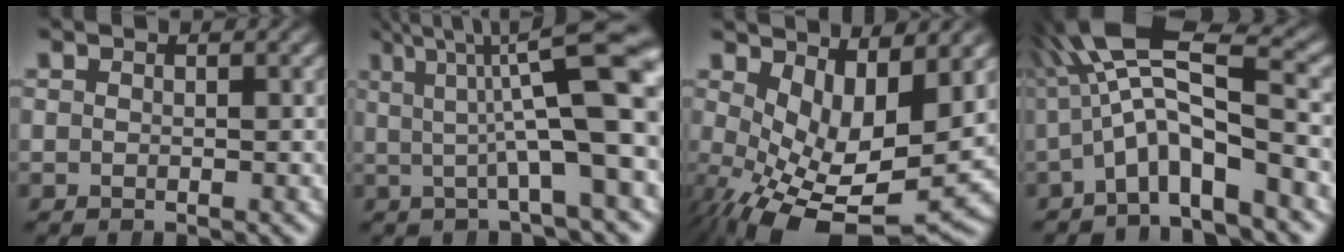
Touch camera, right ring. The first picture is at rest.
{"total": 8.8, "force": [2.6, 1.6, 8.2], "torque": [-0.079, 0.020, 0.035]}
{"total": 9.6, "force": [-2.0, 5.3, 7.8], "torque": [-0.129, -0.047, -0.007]}
{"total": 7.8, "force": [1.6, 3.7, 6.7], "torque": [-0.133, -0.004, 0.025]}